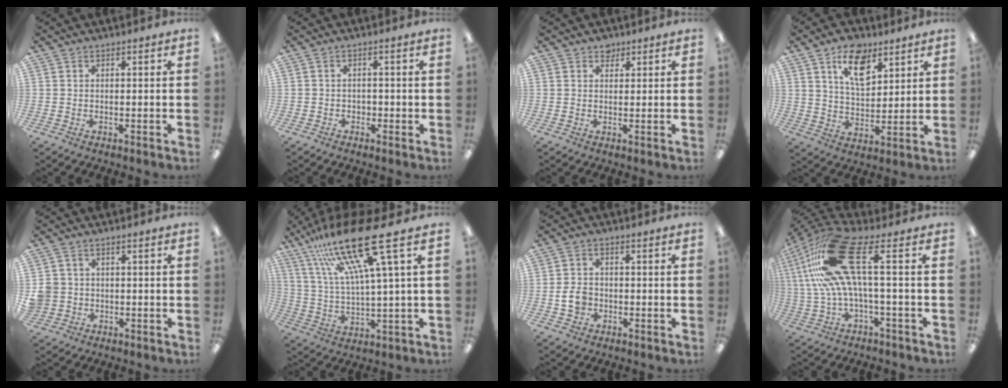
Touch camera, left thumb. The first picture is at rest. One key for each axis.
{"total": 1.2, "fx": -0.7, "fy": 0.8, "fz": 0.6, "tx": -0.014, "ty": 0.006, "tz": -0.016}
{"total": 2.2, "fx": 1.7, "fy": 1.3, "fz": 0.5, "tx": 0.006, "ty": -0.007, "tz": 0.029}
{"total": 11.7, "fx": 7.0, "fy": 6.0, "fz": 7.1, "tx": -0.108, "ty": -0.027, "tz": 0.123}
{"total": 3.3, "fx": 0.0, "fy": 3.2, "fz": 0.6, "tx": -0.018, "ty": 0.008, "tz": 0.000}
{"total": 22.3, "fx": 13.8, "fy": 3.2, "fz": 17.3, "tx": -0.349, "ty": -0.076, "tz": 0.213}
{"total": 4.6, "fx": -1.1, "fy": 3.4, "fz": 2.9, "tx": -0.064, "ty": 0.005, "tz": -0.022}
{"total": 20.3, "fx": 5.2, "fy": 6.3, "fz": 18.6, "tx": -0.400, "ty": -0.016, "tz": 0.080}